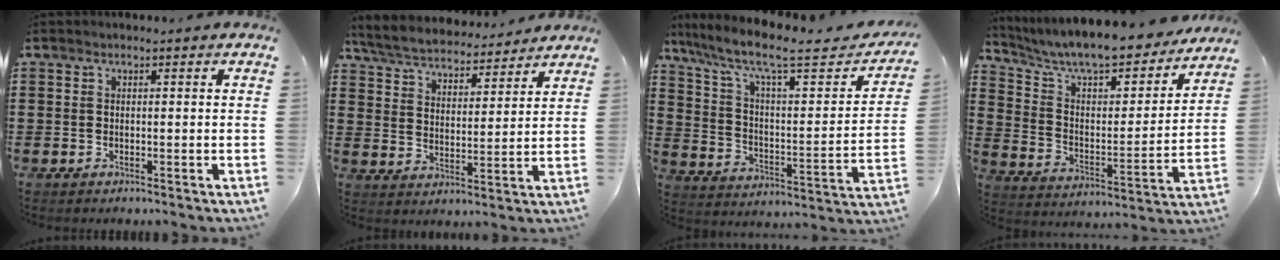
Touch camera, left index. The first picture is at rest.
{"total": 5.4, "force": [5.3, 0.5, 1.1], "torque": [-0.048, -0.032, 0.089]}
{"total": 10.0, "force": [7.3, 1.9, 6.5], "torque": [-0.146, -0.045, 0.117]}
{"total": 9.2, "force": [8.4, 1.1, 3.7], "torque": [-0.109, -0.060, 0.142]}